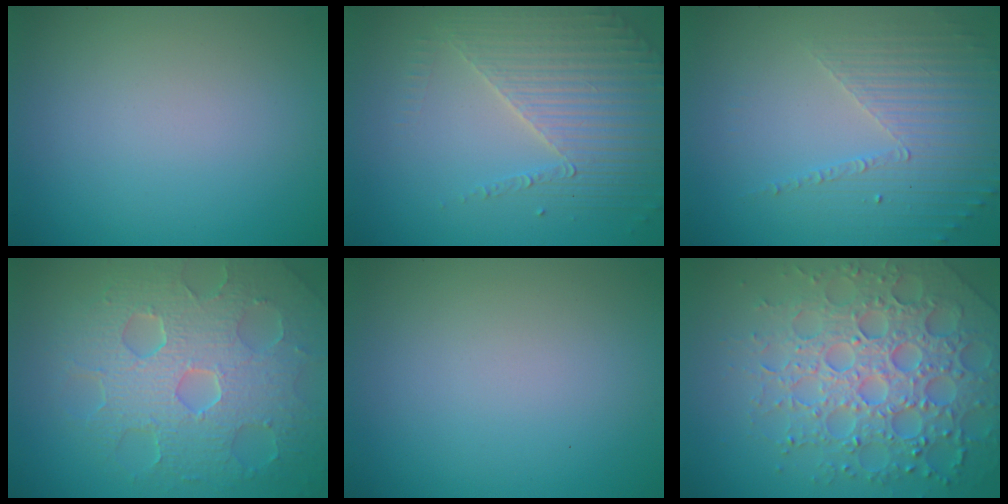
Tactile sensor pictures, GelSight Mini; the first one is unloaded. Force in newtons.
{"total": 4.0, "press": 3.8, "slide": 1.2}
{"total": 4.0, "press": 3.2, "slide": 2.3}
{"total": 8.6, "press": 6.1, "slide": 6.0}
{"total": 0.0}
{"total": 7.3, "press": 7.1, "slide": 1.7}